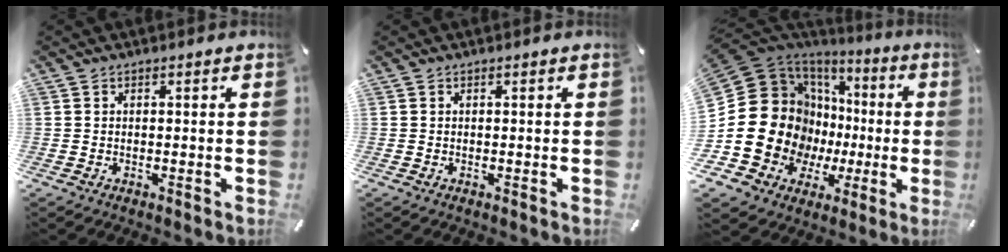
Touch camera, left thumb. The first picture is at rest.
{"total": 0.0}
{"total": 20.5, "force": [0.0, 17.5, 10.7], "torque": [-0.221, -0.039, 0.026]}